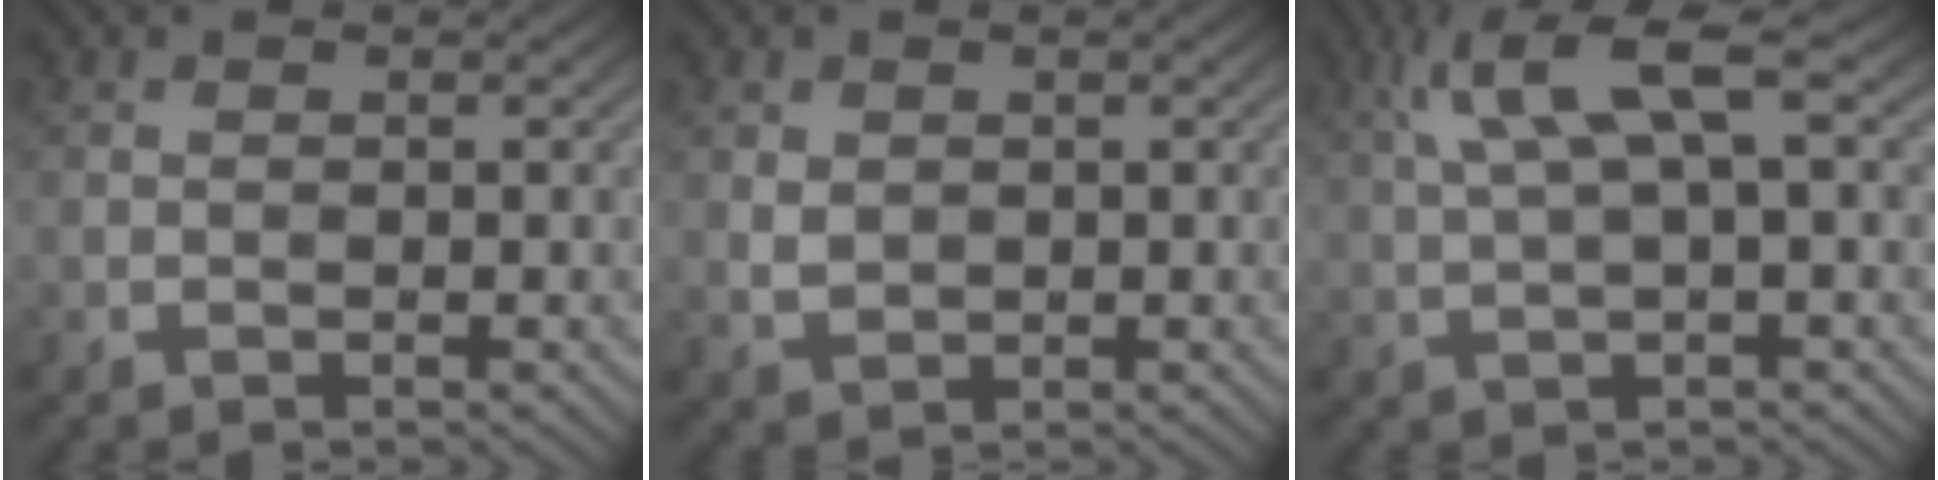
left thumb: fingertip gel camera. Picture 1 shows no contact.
{"total": 1.8, "force": [0.5, 1.5, 0.9], "torque": [-0.024, -0.005, 0.014]}
{"total": 7.5, "force": [2.9, 1.6, 6.7], "torque": [-0.148, 0.022, 0.057]}